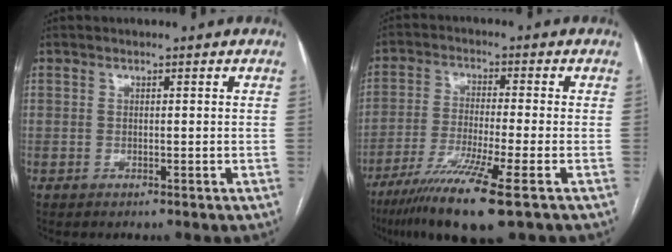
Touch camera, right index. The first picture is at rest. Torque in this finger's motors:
{"motor_torque": [1.08, -0.50, 0.66, 0.16]}